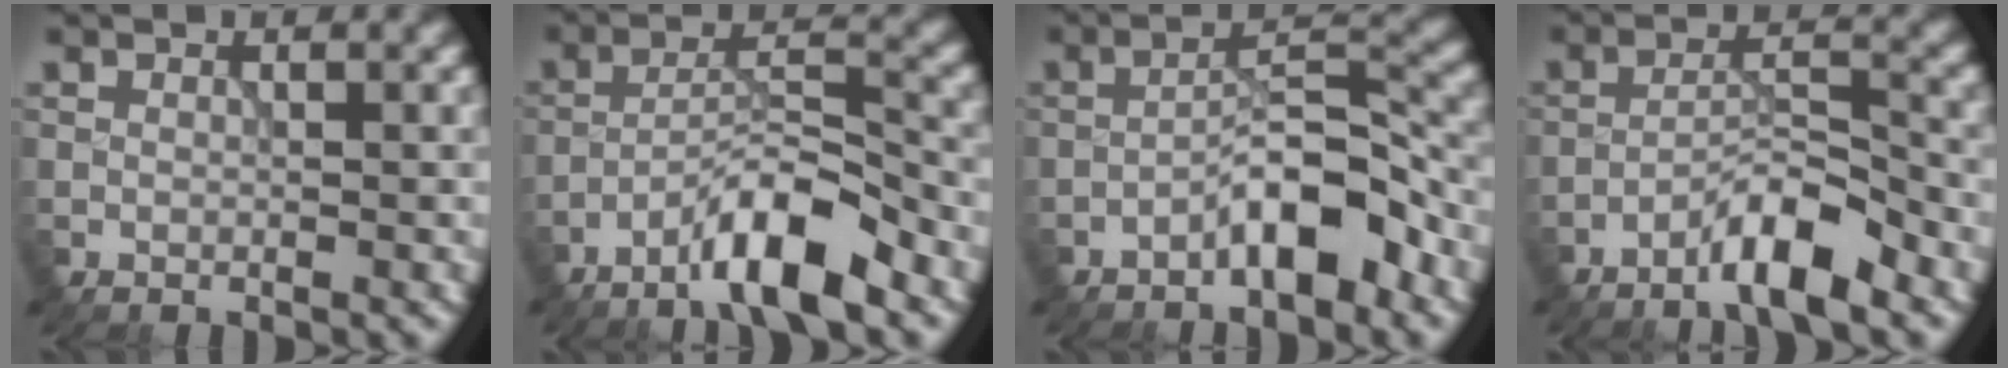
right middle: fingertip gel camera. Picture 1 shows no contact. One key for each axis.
{"total": 6.5, "fx": -4.4, "fy": 1.0, "fz": 4.7, "tx": -0.078, "ty": 0.012, "tz": -0.081}
{"total": 5.5, "fx": -3.2, "fy": 1.5, "fz": 4.2, "tx": -0.066, "ty": 0.021, "tz": -0.059}
{"total": 4.7, "fx": -3.4, "fy": 0.5, "fz": 3.2, "tx": -0.056, "ty": 0.012, "tz": -0.066}